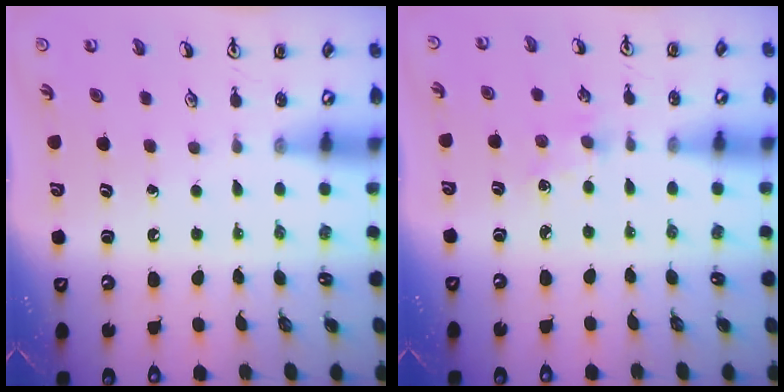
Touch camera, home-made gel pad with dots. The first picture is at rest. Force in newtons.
{"total": 3.5, "press": 3.5, "slide": 0.5}